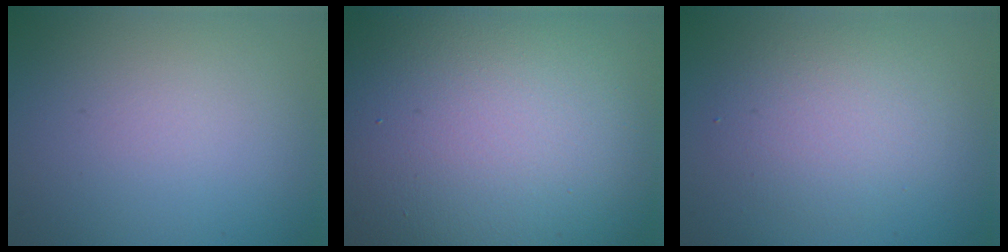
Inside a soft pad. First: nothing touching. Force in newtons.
{"total": 19.8, "press": 19.7, "slide": 1.2}
{"total": 3.4, "press": 3.3, "slide": 0.3}